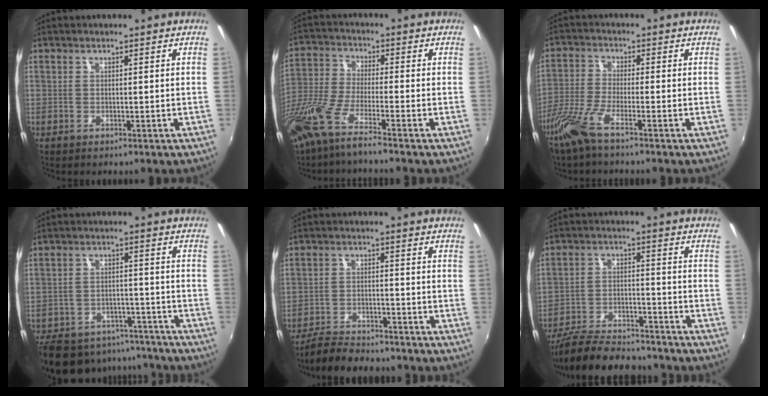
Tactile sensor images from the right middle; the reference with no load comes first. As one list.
[{"total": 10.4, "force": [-7.3, 0.7, 7.3], "torque": [-0.158, -0.031, -0.143]}, {"total": 5.1, "force": [-3.5, 0.5, 3.7], "torque": [-0.092, -0.010, -0.073]}, {"total": 20.0, "force": [-16.2, 9.2, 7.2], "torque": [-0.168, 0.015, -0.214]}, {"total": 7.9, "force": [-7.1, 2.4, 2.6], "torque": [-0.081, -0.012, -0.116]}, {"total": 15.8, "force": [-13.8, 4.2, 6.3], "torque": [-0.149, -0.018, -0.219]}]